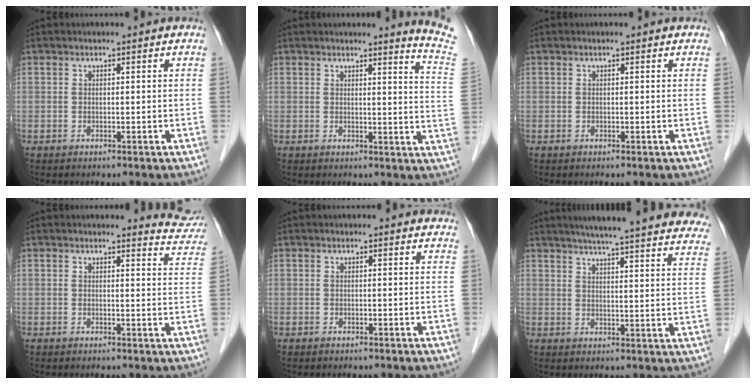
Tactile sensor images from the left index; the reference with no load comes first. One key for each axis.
{"total": 7.3, "fx": 6.8, "fy": -1.6, "fz": 2.0, "tx": -0.023, "ty": -0.080, "tz": 0.052}
{"total": 0.0}
{"total": 5.2, "fx": 5.2, "fy": 0.5, "fz": -0.1, "tx": 0.009, "ty": -0.034, "tz": 0.031}
{"total": 2.0, "fx": 1.9, "fy": 0.4, "fz": 0.4, "tx": -0.008, "ty": -0.002, "tz": 0.009}
{"total": 28.7, "fx": 25.4, "fy": 2.3, "fz": 13.0, "tx": -0.178, "ty": -0.044, "tz": 0.296}